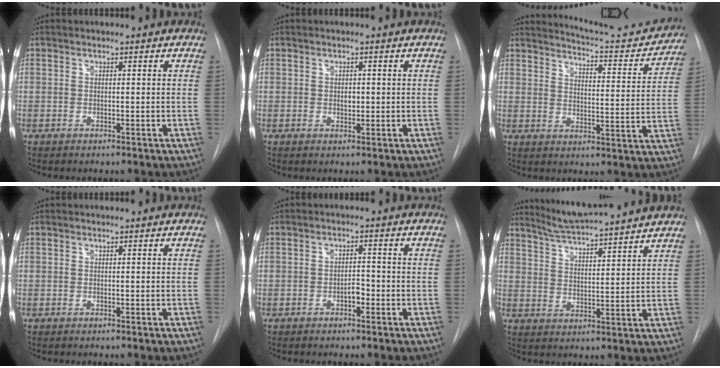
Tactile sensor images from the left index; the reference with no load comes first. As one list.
[{"total": 1.0, "force": [0.1, 0.6, 0.8], "torque": [-0.010, 0.000, 0.003]}, {"total": 14.2, "force": [13.8, 1.1, 3.0], "torque": [-0.043, -0.042, 0.171]}, {"total": 0.0}, {"total": 1.9, "force": [-1.0, 0.8, 1.4], "torque": [-0.019, 0.005, -0.017]}, {"total": 13.4, "force": [12.2, -0.4, 5.3], "torque": [-0.094, 0.012, 0.185]}]